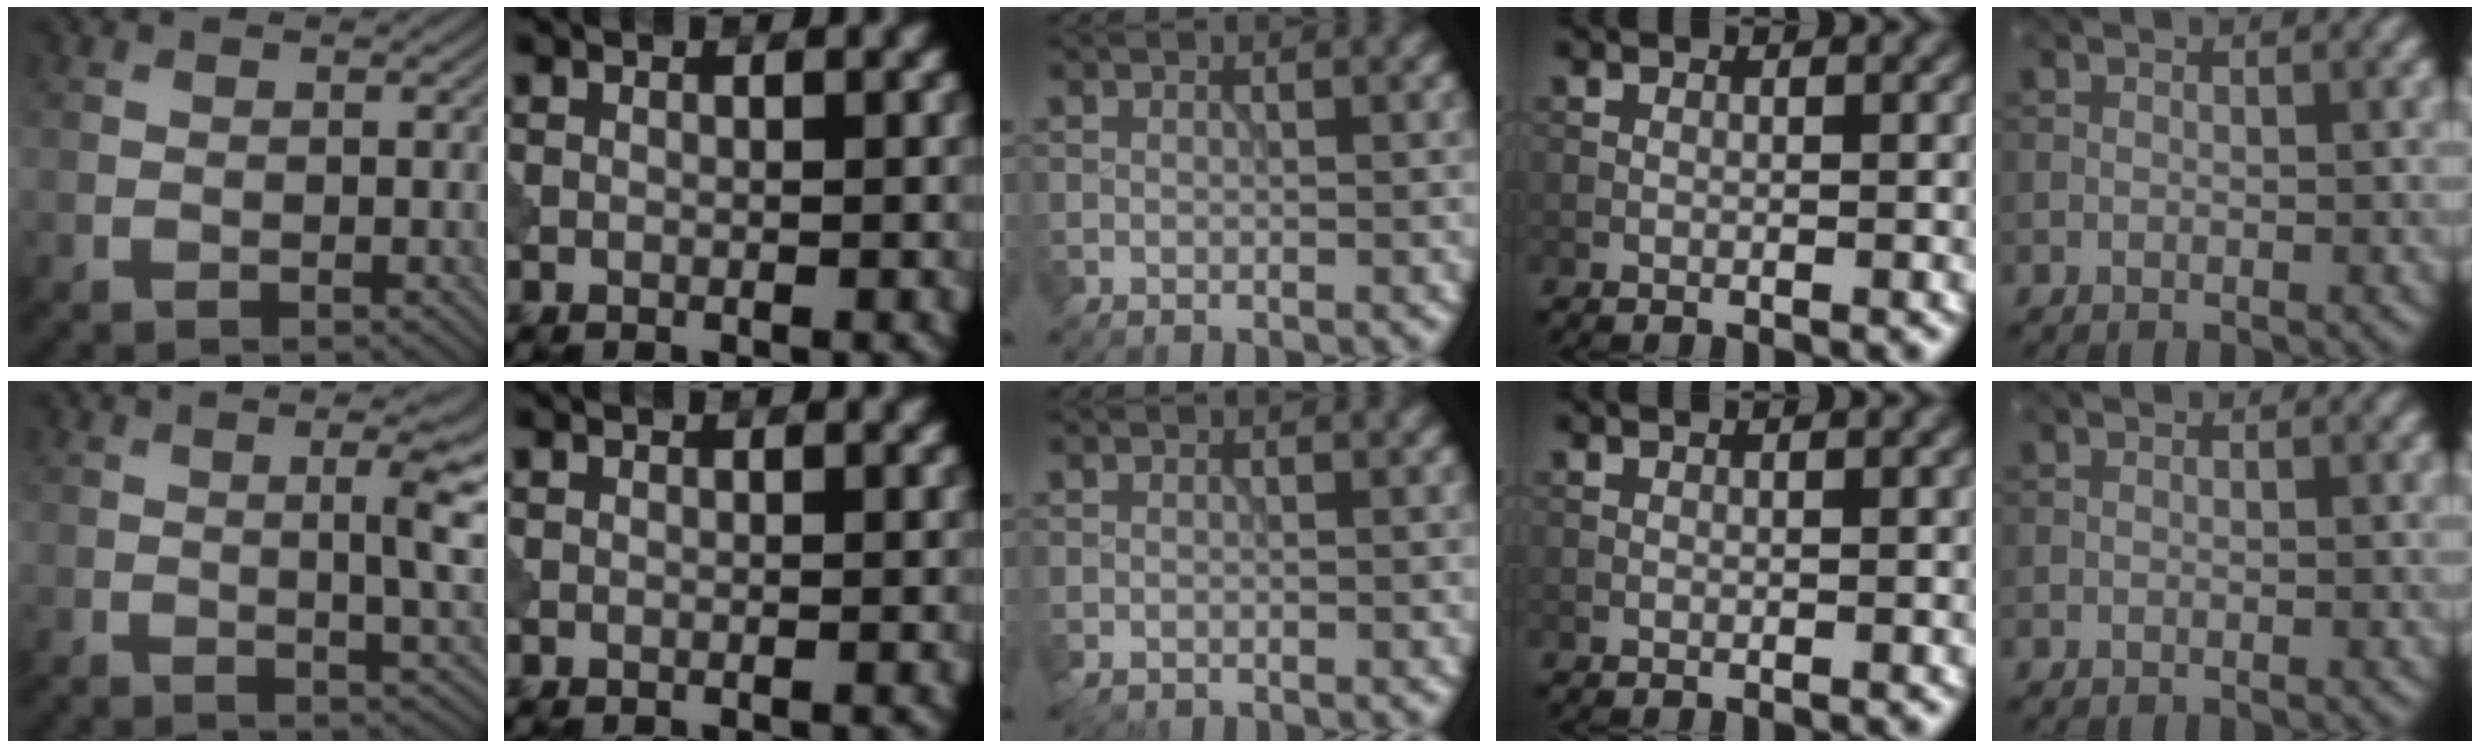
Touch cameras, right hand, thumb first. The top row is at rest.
{"thumb": {"total": 6.1, "force": [0.8, 1.4, 5.9], "torque": [-0.092, 0.004, 0.015]}, "middle": {"total": 0.8, "force": [-0.5, 0.5, 0.3], "torque": [-0.007, -0.005, -0.010]}}